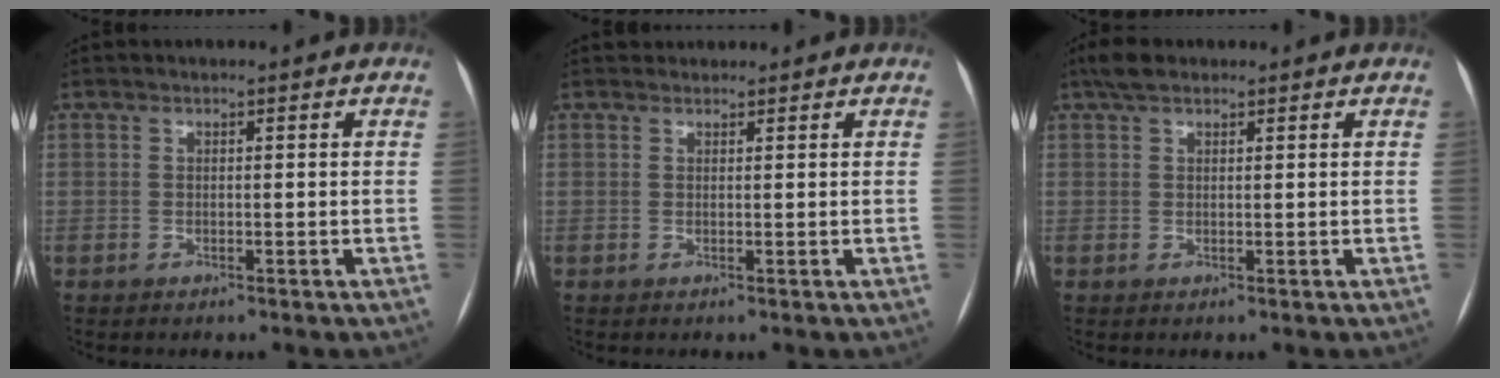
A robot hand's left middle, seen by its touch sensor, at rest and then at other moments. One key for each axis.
{"total": 1.7, "fx": 1.6, "fy": 0.6, "fz": 0.0, "tx": 0.002, "ty": 0.020, "tz": 0.026}
{"total": 3.2, "fx": 2.3, "fy": 1.5, "fz": 1.6, "tx": -0.034, "ty": 0.022, "tz": 0.042}